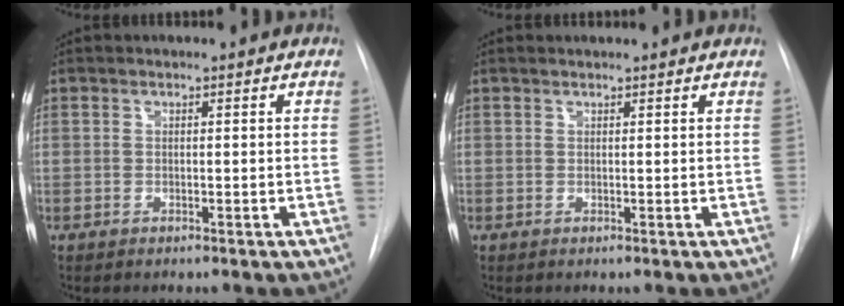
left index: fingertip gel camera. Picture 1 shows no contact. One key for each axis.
{"total": 1.7, "fx": 1.6, "fy": 0.1, "fz": 0.4, "tx": -0.008, "ty": 0.016, "tz": 0.017}